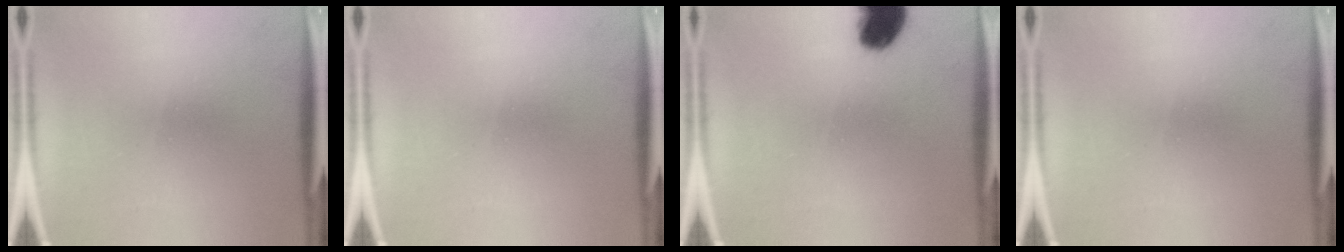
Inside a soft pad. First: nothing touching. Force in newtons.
{"total": 0.0}
{"total": 9.3}
{"total": 0.0}